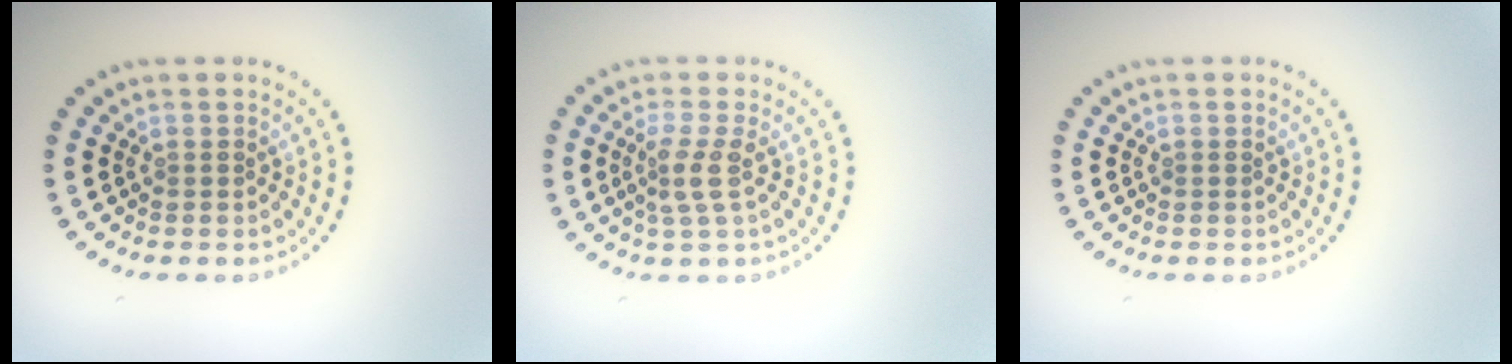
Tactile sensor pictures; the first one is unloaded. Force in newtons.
{"total": 2.4, "press": 1.7, "slide": 1.6}
{"total": 0.0}